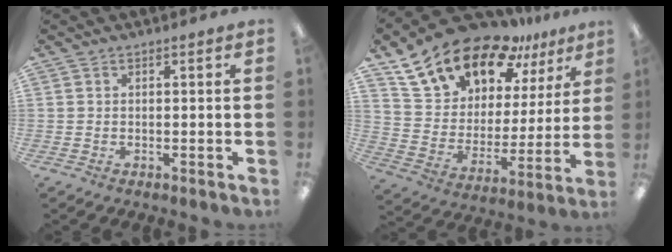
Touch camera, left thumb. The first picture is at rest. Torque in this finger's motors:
{"motor_torque": [2.50, 2.51, 1.38, -1.39, 0.32]}